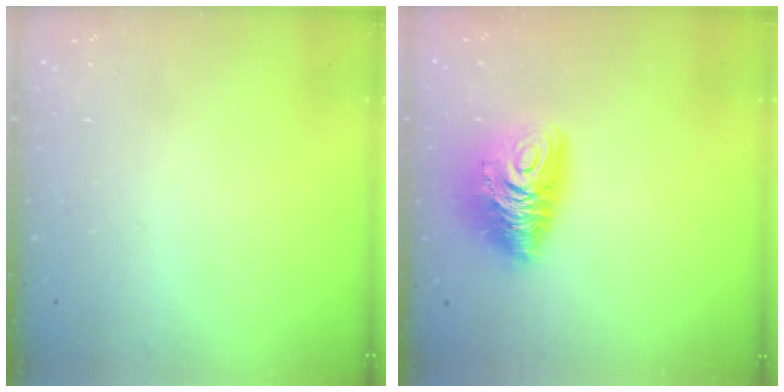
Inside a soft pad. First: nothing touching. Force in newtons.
{"total": 12.0, "press": 11.9, "slide": 1.2}